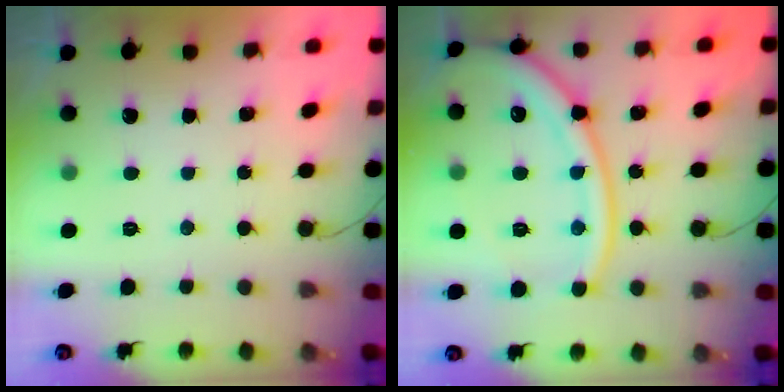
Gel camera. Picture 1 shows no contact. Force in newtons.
{"total": 19.9, "press": 19.8, "slide": 2.0}